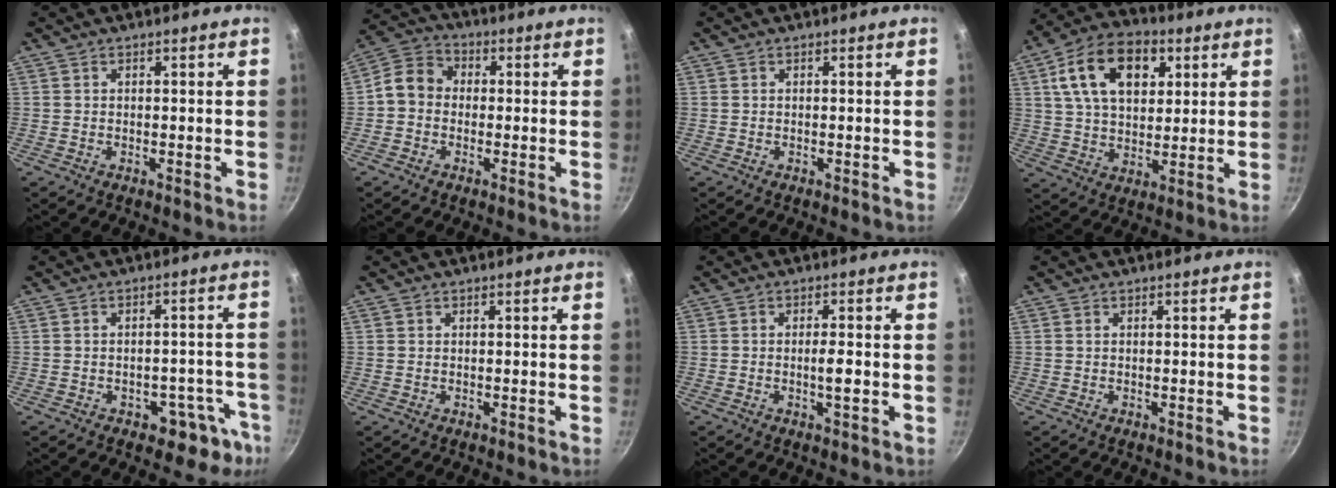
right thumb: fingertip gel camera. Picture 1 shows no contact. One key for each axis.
{"total": 6.9, "fx": -0.6, "fy": 5.9, "fz": 3.6, "tx": -0.046, "ty": 0.021, "tz": -0.036}
{"total": 0.0}
{"total": 16.8, "fx": 6.0, "fy": 10.7, "fz": 11.4, "tx": -0.170, "ty": -0.001, "tz": 0.094}
{"total": 8.1, "fx": -4.6, "fy": 5.3, "fz": 4.0, "tx": 0.006, "ty": 0.051, "tz": -0.036}
{"total": 0.0}
{"total": 3.1, "fx": -0.5, "fy": 0.5, "fz": 3.0, "tx": -0.052, "ty": 0.002, "tz": -0.011}
{"total": 0.0}